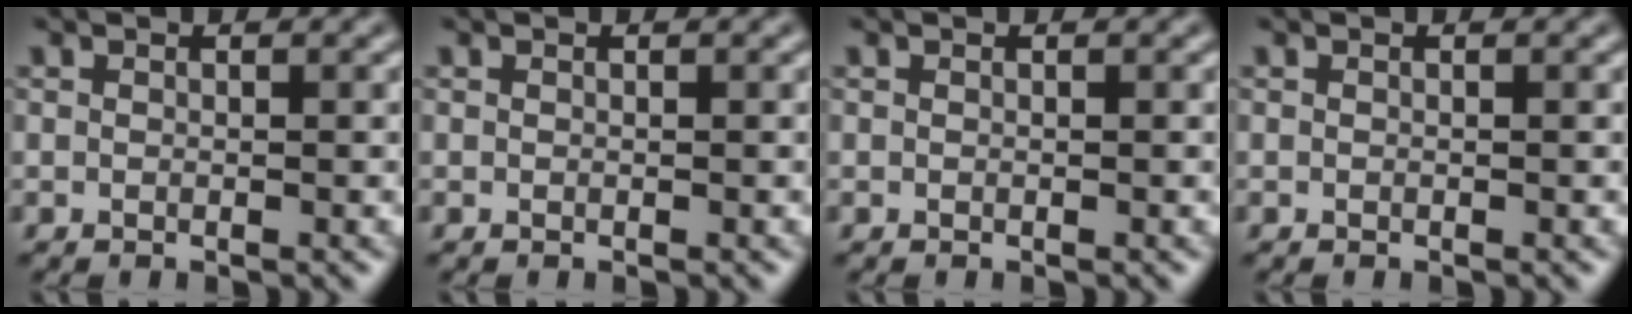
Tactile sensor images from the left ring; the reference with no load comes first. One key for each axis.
{"total": 0.0}
{"total": 0.0}
{"total": 0.0}